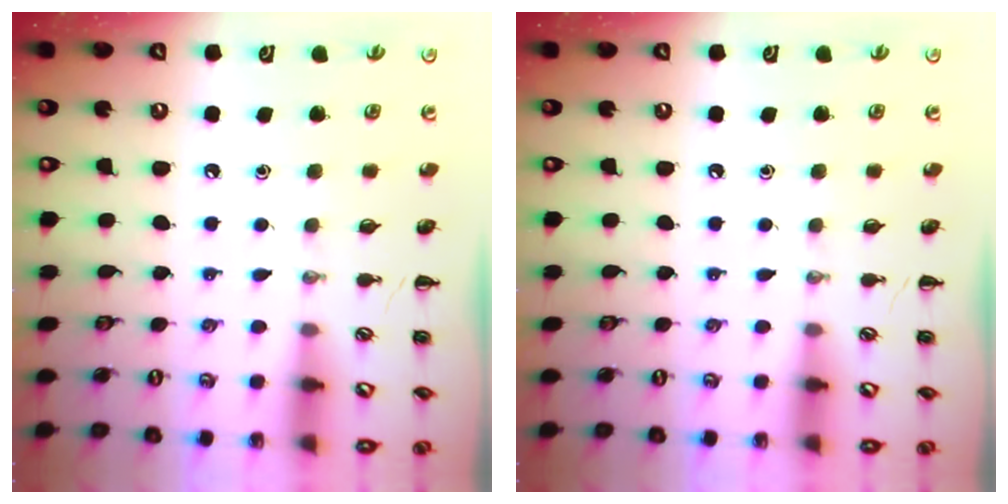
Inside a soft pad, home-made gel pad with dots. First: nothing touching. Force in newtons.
{"total": 0.0}